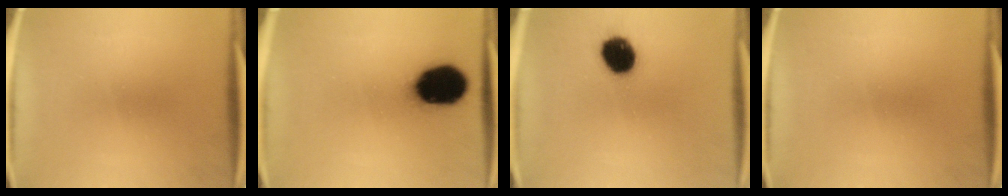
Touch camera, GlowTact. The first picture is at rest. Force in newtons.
{"total": 18.6}
{"total": 11.1}
{"total": 0.0}